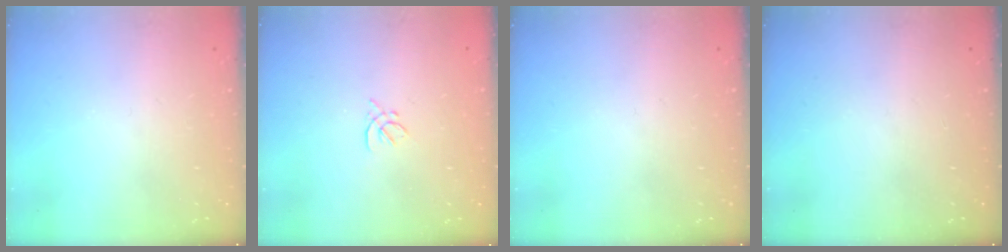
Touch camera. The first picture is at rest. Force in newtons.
{"total": 2.1, "press": 2.0, "slide": 0.7}
{"total": 0.0}
{"total": 0.0}